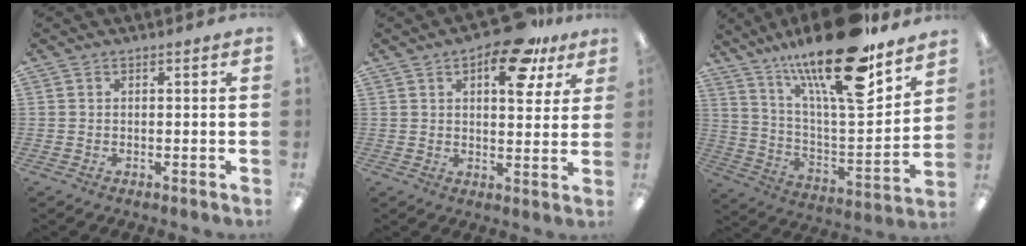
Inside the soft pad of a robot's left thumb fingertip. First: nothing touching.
{"total": 11.9, "force": [6.3, 5.8, 8.2], "torque": [-0.100, -0.025, 0.100]}
{"total": 24.5, "force": [17.5, 6.2, 16.0], "torque": [-0.261, -0.114, 0.286]}